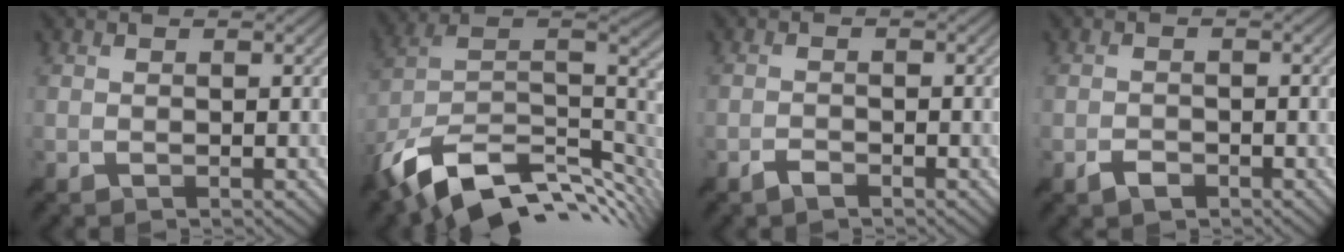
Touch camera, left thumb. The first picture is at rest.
{"total": 14.7, "force": [-6.8, 8.2, 10.1], "torque": [-0.236, -0.026, -0.111]}
{"total": 1.4, "force": [-1.3, 0.3, 0.5], "torque": [-0.008, 0.002, -0.026]}
{"total": 1.6, "force": [-1.3, 0.8, 0.4], "torque": [-0.006, -0.002, -0.025]}